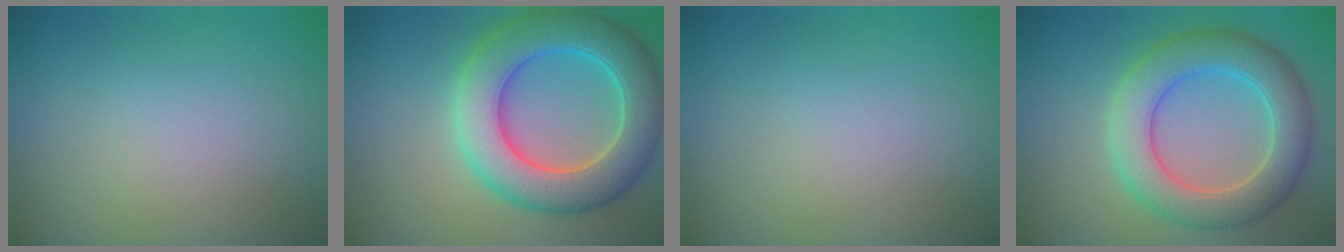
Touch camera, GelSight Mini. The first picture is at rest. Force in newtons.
{"total": 8.8, "press": 8.8, "slide": 0.4}
{"total": 0.0}
{"total": 7.0, "press": 7.0, "slide": 0.6}